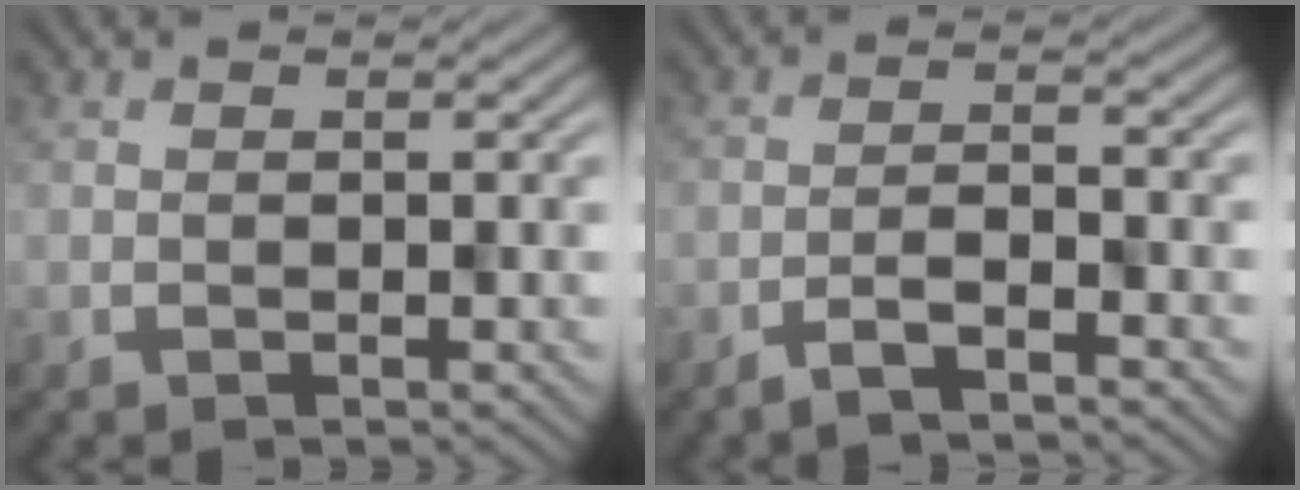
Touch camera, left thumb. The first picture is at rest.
{"total": 3.0, "force": [-2.3, 0.5, 1.8], "torque": [-0.032, 0.004, -0.045]}